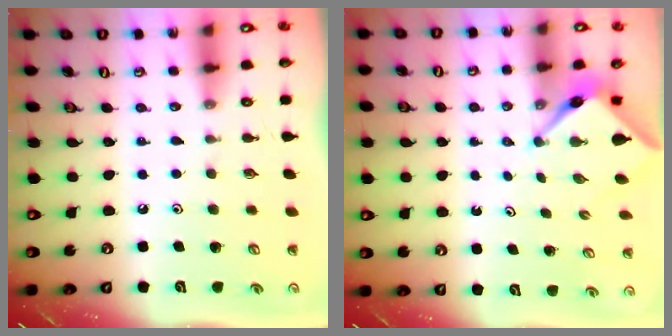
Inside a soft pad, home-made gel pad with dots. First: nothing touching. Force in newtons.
{"total": 3.3, "press": 3.3, "slide": 0.3}